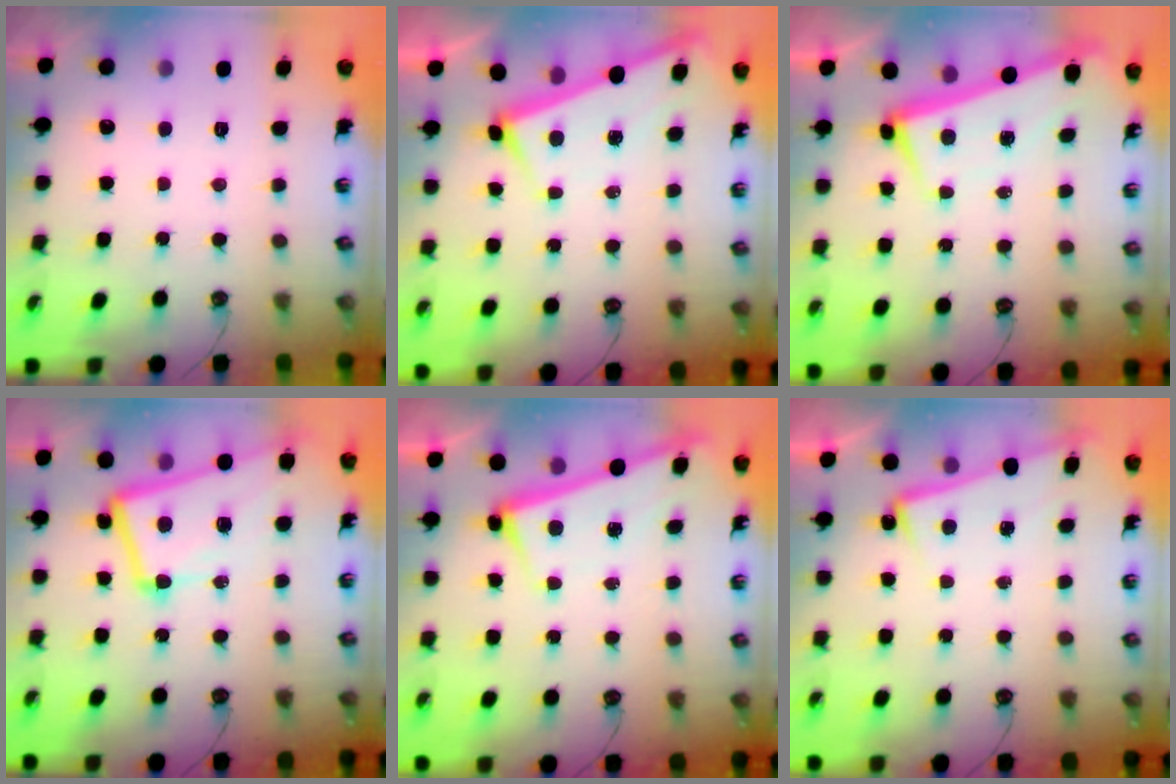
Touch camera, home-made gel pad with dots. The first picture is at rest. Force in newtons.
{"total": 2.6, "press": 2.6, "slide": 0.2}
{"total": 2.7, "press": 2.0, "slide": 1.8}
{"total": 11.0, "press": 10.7, "slide": 2.4}
{"total": 2.8, "press": 2.7, "slide": 0.4}
{"total": 5.9, "press": 5.8, "slide": 0.6}